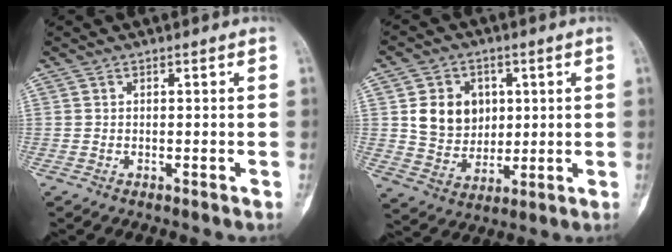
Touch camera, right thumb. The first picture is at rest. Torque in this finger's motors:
{"motor_torque": [0.51, 0.51, 0.34, -0.22, 0.03]}